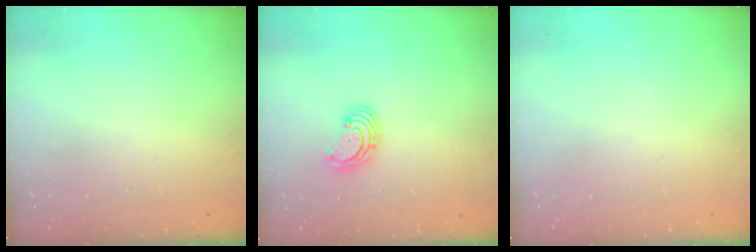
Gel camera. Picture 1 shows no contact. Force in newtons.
{"total": 2.7, "press": 2.7, "slide": 0.3}
{"total": 0.0}